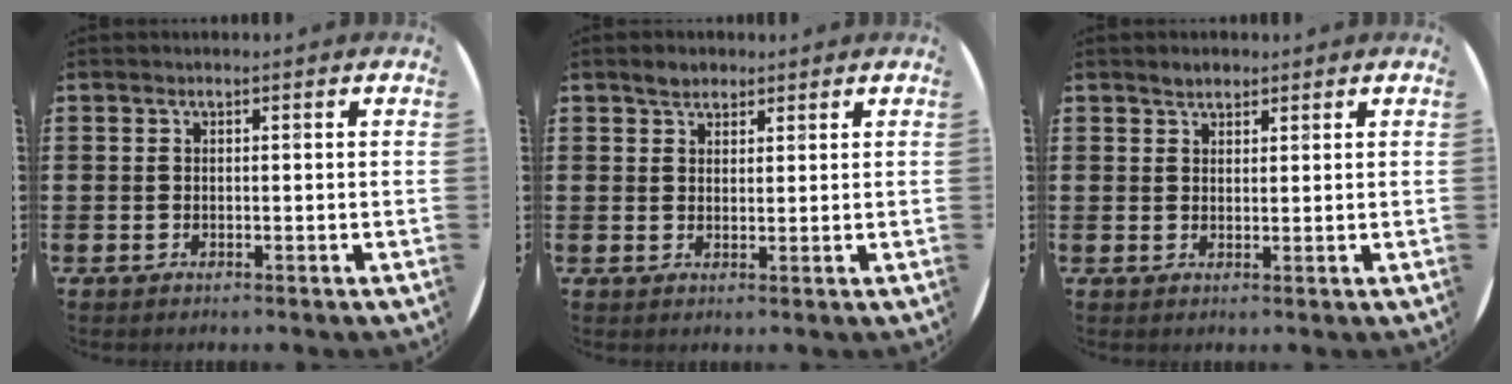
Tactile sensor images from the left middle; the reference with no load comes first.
{"total": 2.2, "force": [1.9, 1.0, 0.4], "torque": [-0.003, 0.001, 0.035]}
{"total": 1.8, "force": [1.6, 0.7, 0.2], "torque": [0.001, 0.001, 0.030]}